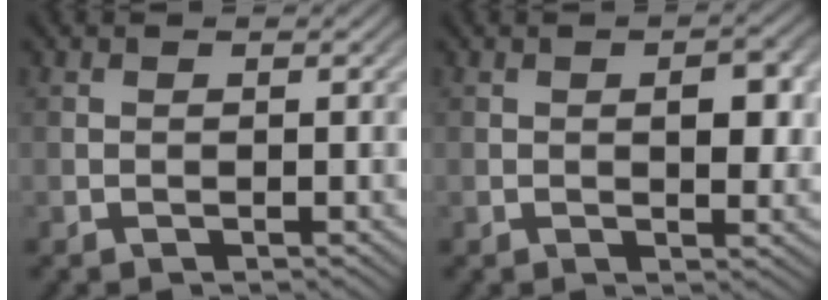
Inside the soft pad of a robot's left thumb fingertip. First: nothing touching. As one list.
[{"total": 4.0, "force": [0.5, 1.9, 3.5], "torque": [-0.051, -0.001, 0.007]}]